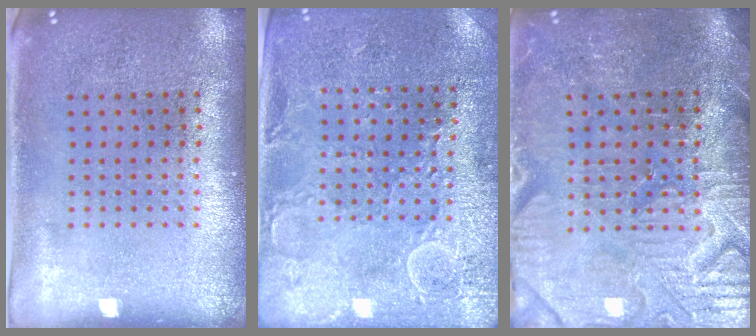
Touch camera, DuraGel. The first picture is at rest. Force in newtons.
{"total": 2.9, "press": 2.8, "slide": 0.4}
{"total": 3.9, "press": 3.7, "slide": 1.2}